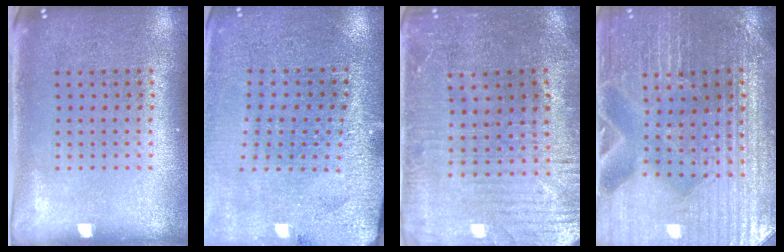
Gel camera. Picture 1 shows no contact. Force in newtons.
{"total": 2.9, "press": 2.9, "slide": 0.2}
{"total": 1.4, "press": 1.3, "slide": 0.5}
{"total": 3.5, "press": 3.4, "slide": 0.3}